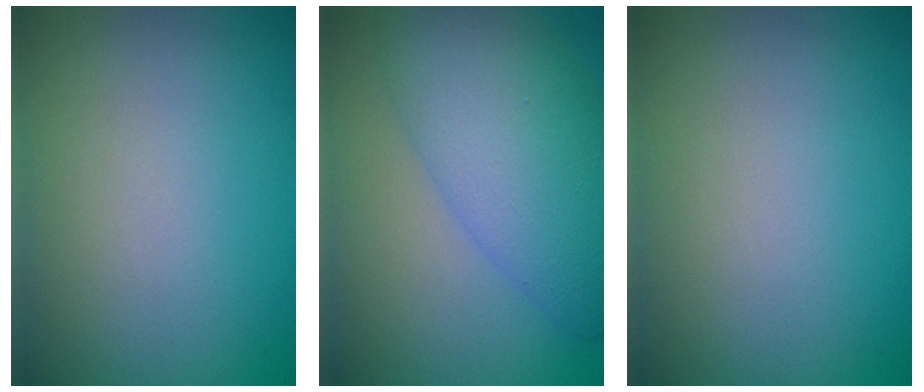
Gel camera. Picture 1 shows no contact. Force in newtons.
{"total": 8.7, "press": 8.7, "slide": 0.1}
{"total": 0.0}